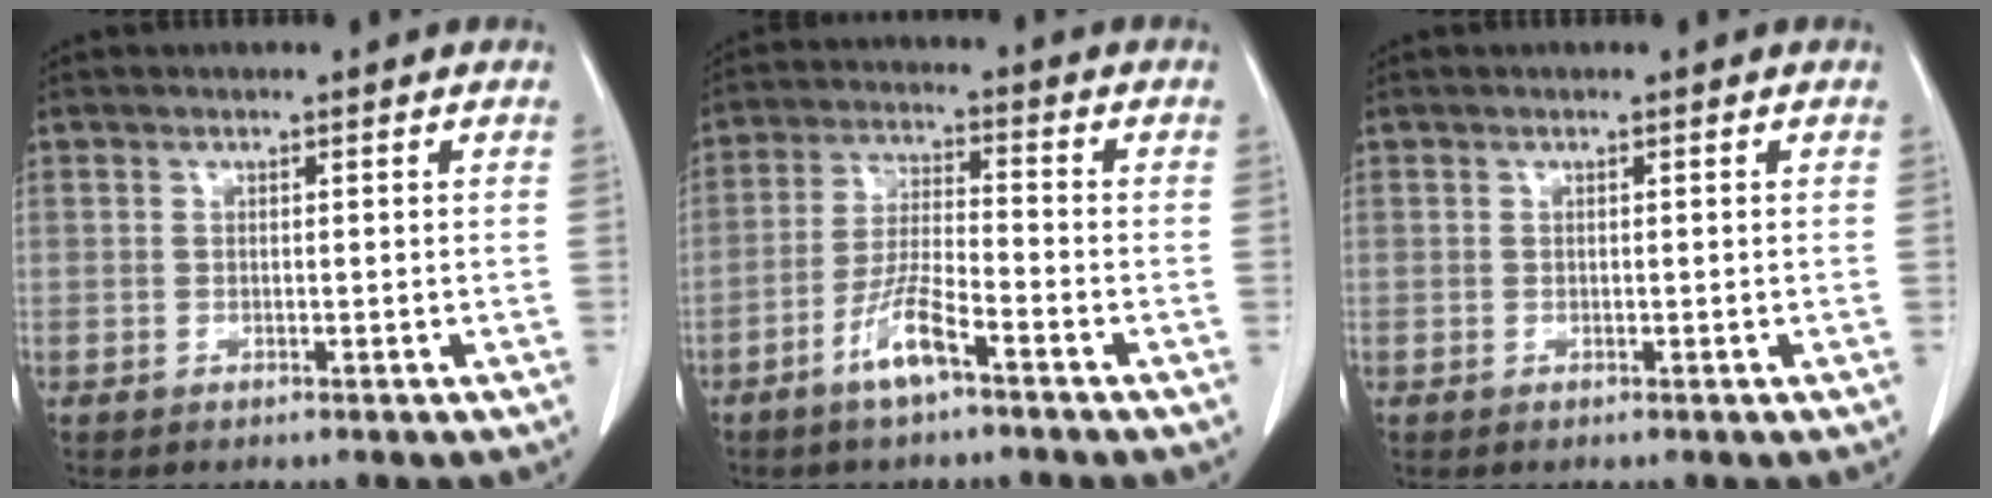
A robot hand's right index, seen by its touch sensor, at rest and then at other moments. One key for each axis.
{"total": 7.1, "fx": -4.3, "fy": 1.0, "fz": 5.5, "tx": -0.116, "ty": -0.003, "tz": -0.084}
{"total": 0.0}